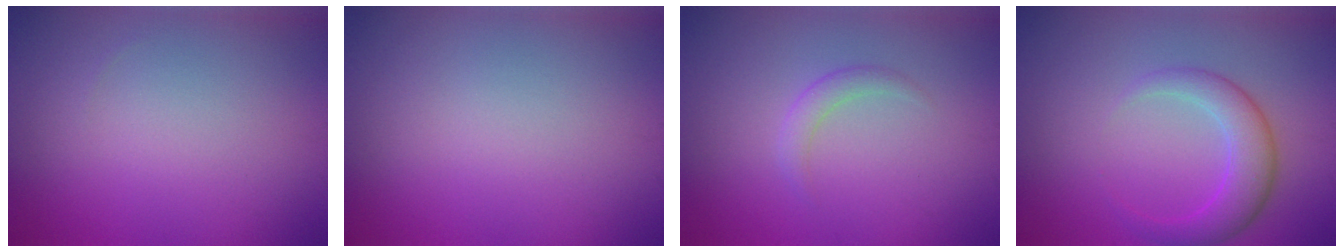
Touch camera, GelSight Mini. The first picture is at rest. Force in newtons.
{"total": 0.0}
{"total": 1.4, "press": 1.4, "slide": 0.1}
{"total": 3.6, "press": 3.6, "slide": 0.1}